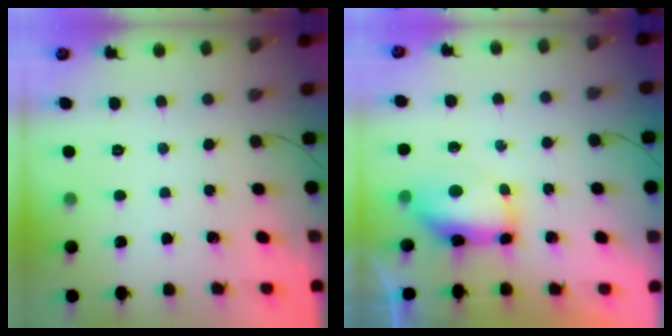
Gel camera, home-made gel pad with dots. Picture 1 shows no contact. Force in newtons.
{"total": 8.2, "press": 8.1, "slide": 1.2}